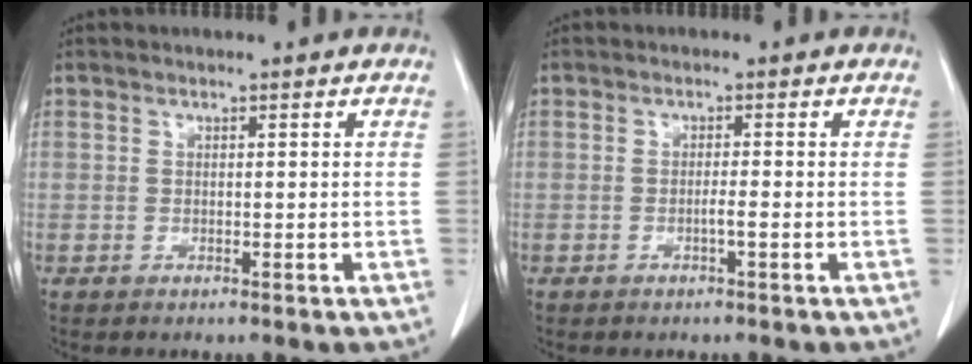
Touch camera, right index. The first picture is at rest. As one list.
[{"total": 1.3, "force": [-0.6, -0.2, 1.1], "torque": [-0.019, 0.002, -0.010]}]